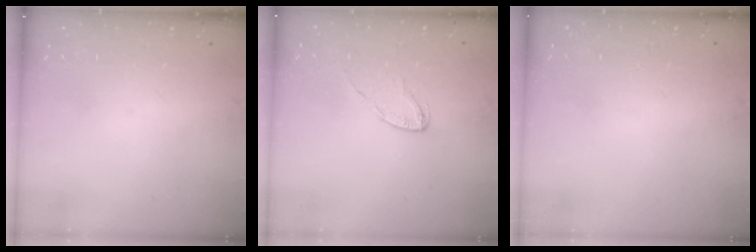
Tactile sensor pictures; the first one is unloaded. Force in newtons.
{"total": 5.3, "press": 5.3, "slide": 0.5}
{"total": 0.0}